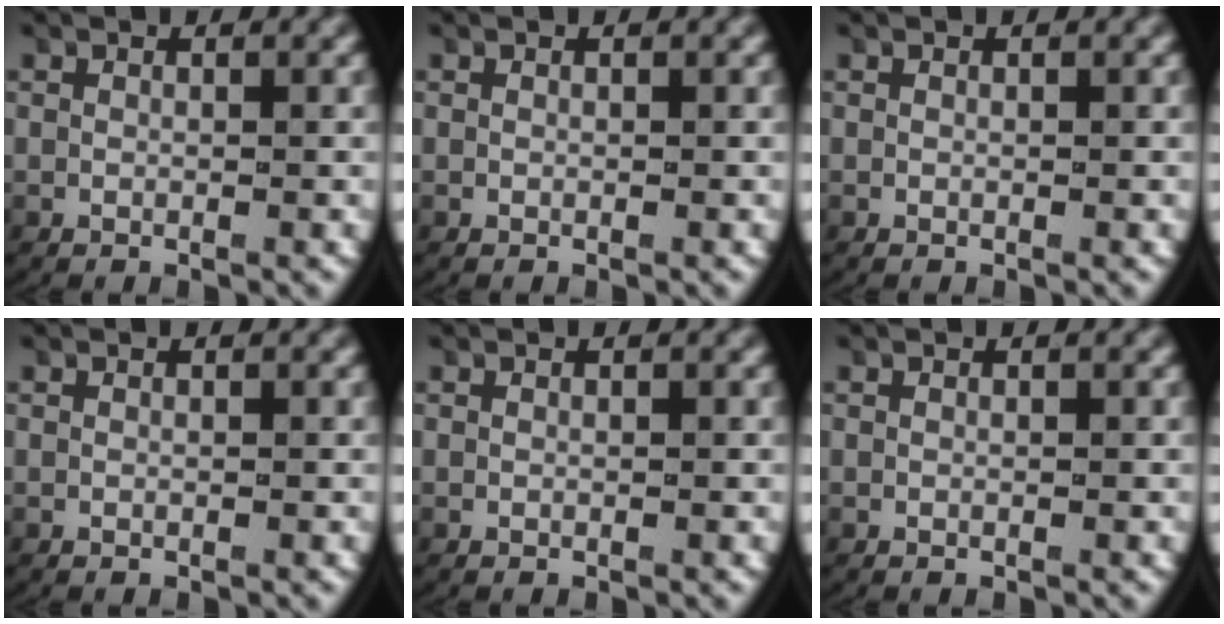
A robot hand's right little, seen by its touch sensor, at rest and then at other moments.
{"total": 0.0}
{"total": 0.0}
{"total": 0.0}
{"total": 0.0}
{"total": 0.0}